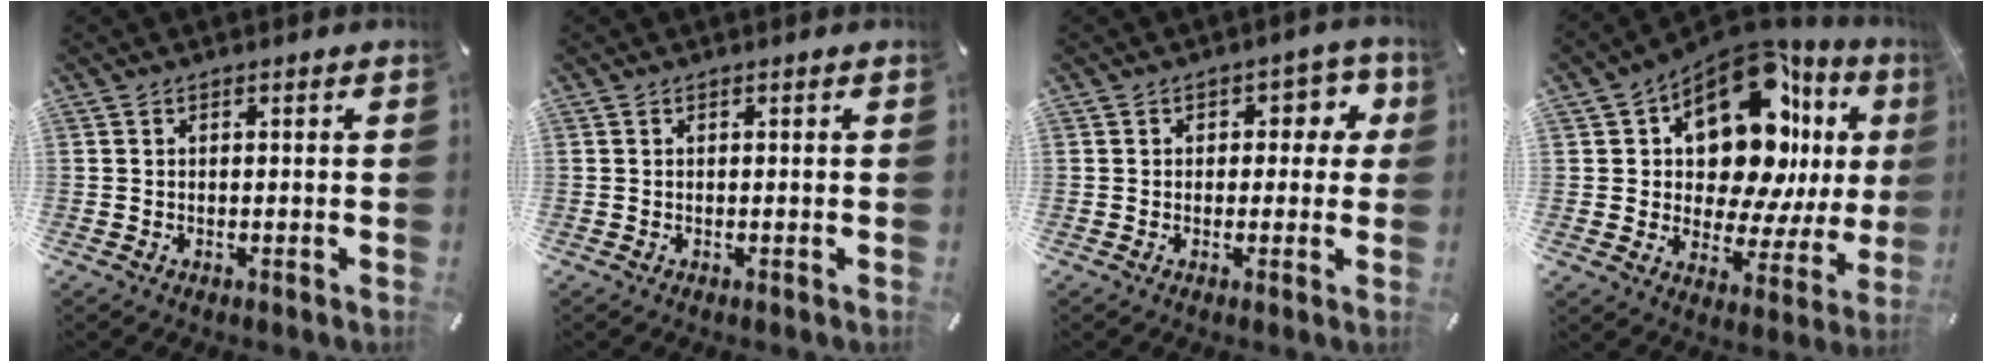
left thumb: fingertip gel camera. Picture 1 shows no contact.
{"total": 0.0}
{"total": 5.7, "force": [1.1, 4.2, 3.7], "torque": [-0.039, 0.002, 0.011]}
{"total": 19.0, "force": [8.4, 10.4, 13.6], "torque": [-0.205, -0.078, 0.136]}